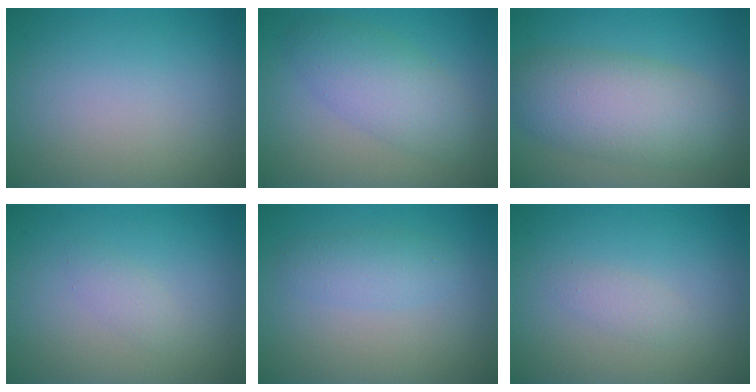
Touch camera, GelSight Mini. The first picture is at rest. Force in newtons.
{"total": 3.2, "press": 3.2, "slide": 0.2}
{"total": 7.3, "press": 7.3, "slide": 0.5}
{"total": 1.1, "press": 1.1, "slide": 0.0}
{"total": 1.0, "press": 1.0, "slide": 0.0}
{"total": 1.1, "press": 1.1, "slide": 0.0}